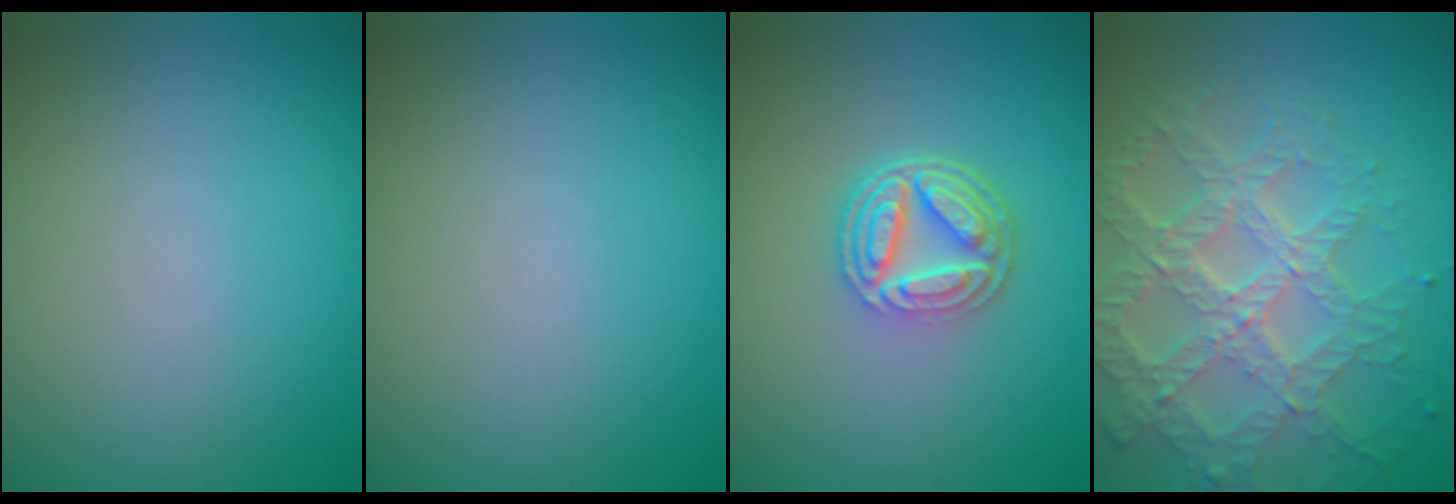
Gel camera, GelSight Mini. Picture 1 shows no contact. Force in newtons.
{"total": 0.0}
{"total": 5.0, "press": 3.7, "slide": 3.3}
{"total": 7.4, "press": 5.5, "slide": 5.0}